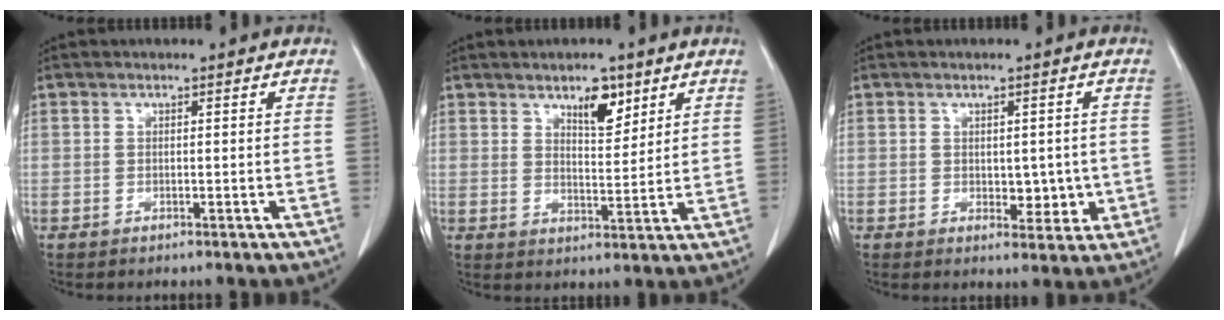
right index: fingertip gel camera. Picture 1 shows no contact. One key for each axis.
{"total": 5.3, "fx": 3.4, "fy": 2.0, "fz": 3.5, "tx": -0.057, "ty": -0.005, "tz": 0.058}
{"total": 3.9, "fx": 0.0, "fy": 2.4, "fz": 3.1, "tx": -0.028, "ty": -0.003, "tz": 0.012}